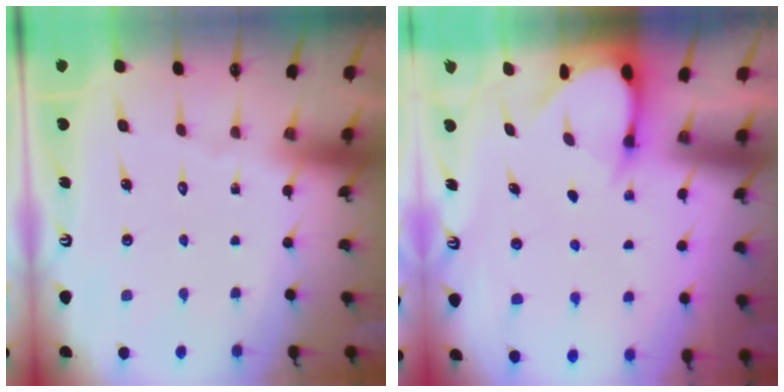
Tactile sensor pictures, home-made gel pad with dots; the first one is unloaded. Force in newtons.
{"total": 3.6, "press": 3.6, "slide": 0.2}